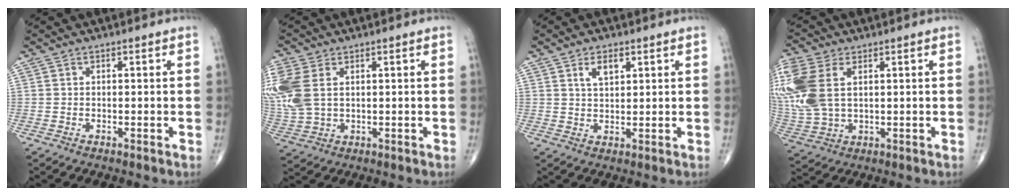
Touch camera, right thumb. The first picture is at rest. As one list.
[{"total": 13.0, "force": [3.1, 8.6, 9.3], "torque": [-0.256, -0.002, 0.071]}, {"total": 4.0, "force": [2.0, 2.0, 2.8], "torque": [-0.041, -0.011, 0.036]}, {"total": 17.6, "force": [4.6, 10.8, 13.0], "torque": [-0.346, 0.002, 0.097]}]